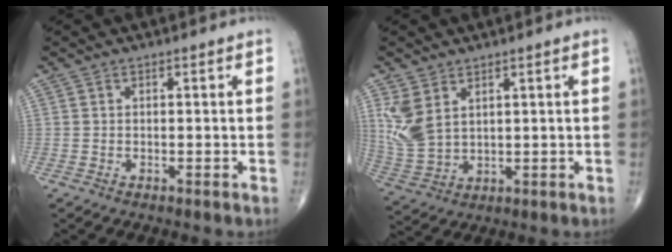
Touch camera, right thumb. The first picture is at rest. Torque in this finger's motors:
{"motor_torque": [0.03, 0.21, 0.65, 0.63, 0.06]}